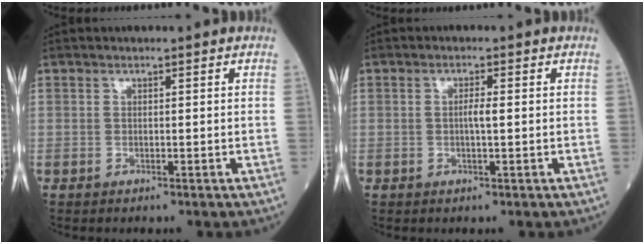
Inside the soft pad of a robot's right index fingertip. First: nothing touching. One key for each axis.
{"total": 1.8, "fx": 0.0, "fy": 0.1, "fz": 1.8, "tx": -0.035, "ty": 0.001, "tz": -0.001}